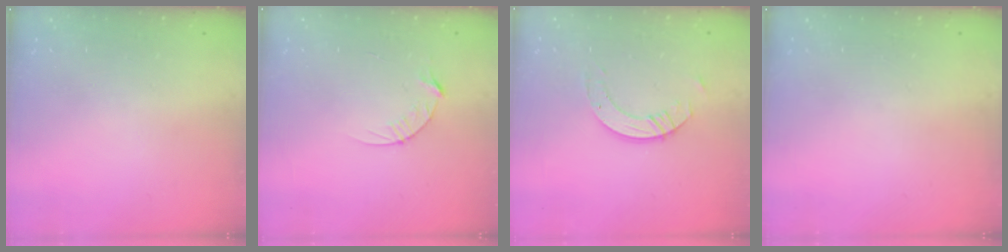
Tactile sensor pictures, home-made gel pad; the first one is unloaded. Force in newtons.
{"total": 4.4, "press": 4.4, "slide": 0.6}
{"total": 6.5, "press": 6.4, "slide": 0.7}
{"total": 0.0}